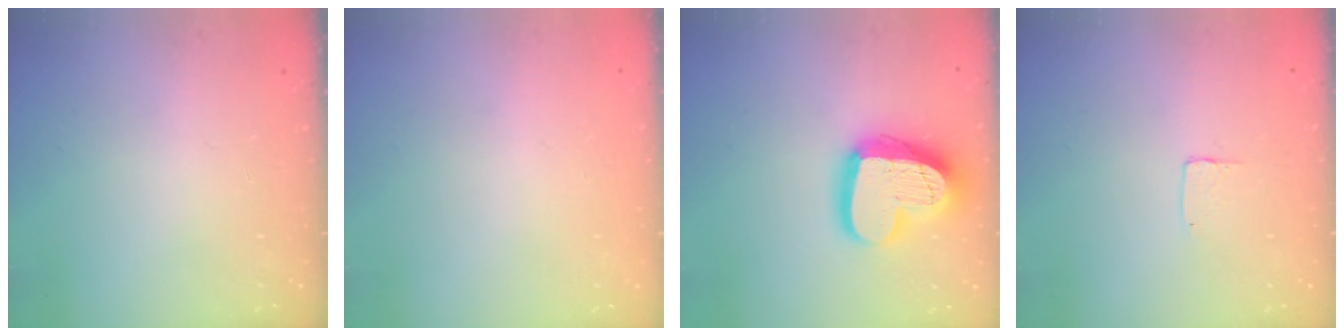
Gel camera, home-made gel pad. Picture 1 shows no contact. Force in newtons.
{"total": 0.0}
{"total": 20.4, "press": 20.3, "slide": 1.7}
{"total": 3.7, "press": 3.6, "slide": 0.3}